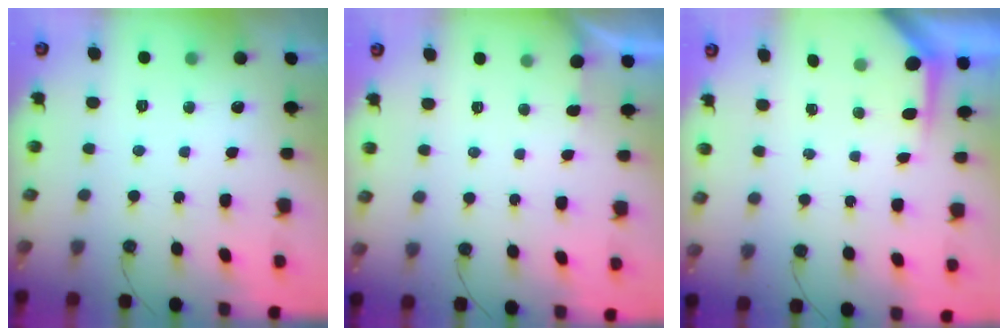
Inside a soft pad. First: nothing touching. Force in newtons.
{"total": 1.3, "press": 1.2, "slide": 0.2}
{"total": 3.9, "press": 3.9, "slide": 0.3}